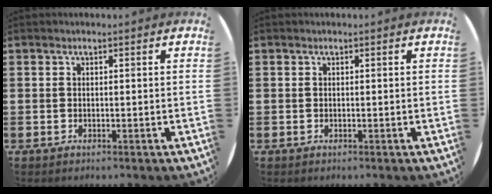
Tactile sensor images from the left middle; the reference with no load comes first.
{"total": 0.0}